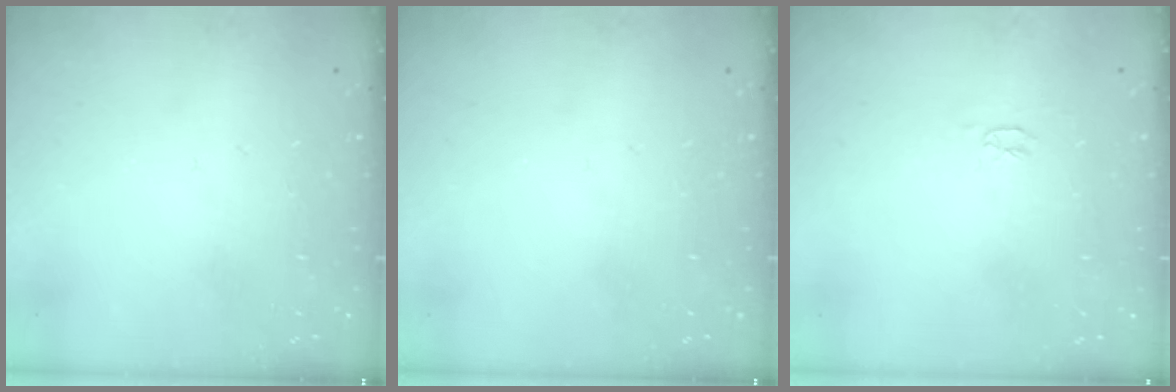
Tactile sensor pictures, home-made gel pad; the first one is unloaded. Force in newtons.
{"total": 0.0}
{"total": 2.5, "press": 2.5, "slide": 0.3}